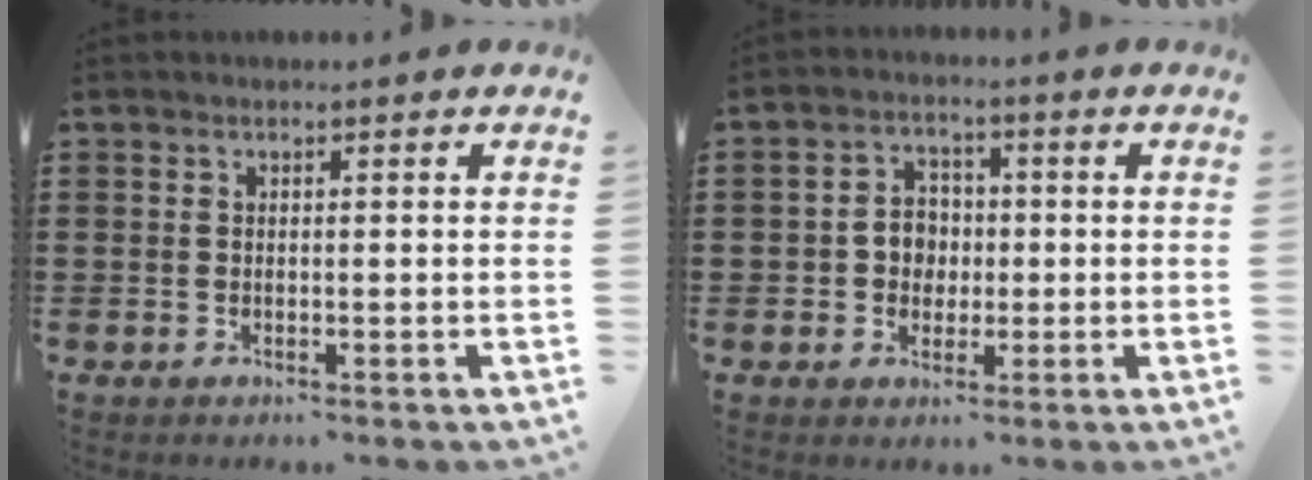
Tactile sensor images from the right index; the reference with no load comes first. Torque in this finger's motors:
{"motor_torque": [0.63, 0.43, 0.57, 0.11]}